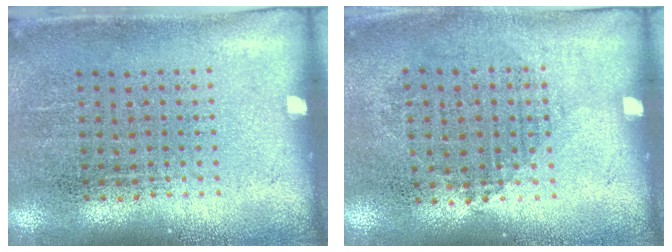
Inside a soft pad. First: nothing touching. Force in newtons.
{"total": 0.9, "press": 0.8, "slide": 0.4}